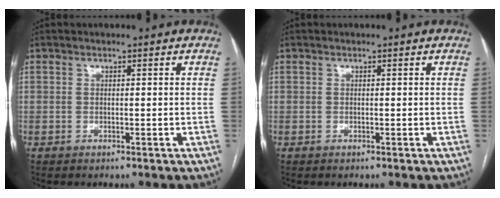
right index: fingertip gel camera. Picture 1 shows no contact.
{"total": 0.0}